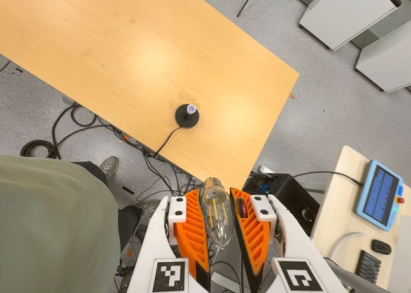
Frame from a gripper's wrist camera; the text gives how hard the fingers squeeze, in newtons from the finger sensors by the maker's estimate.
{"total": 20.1, "left": 22.1, "right": 18.2}